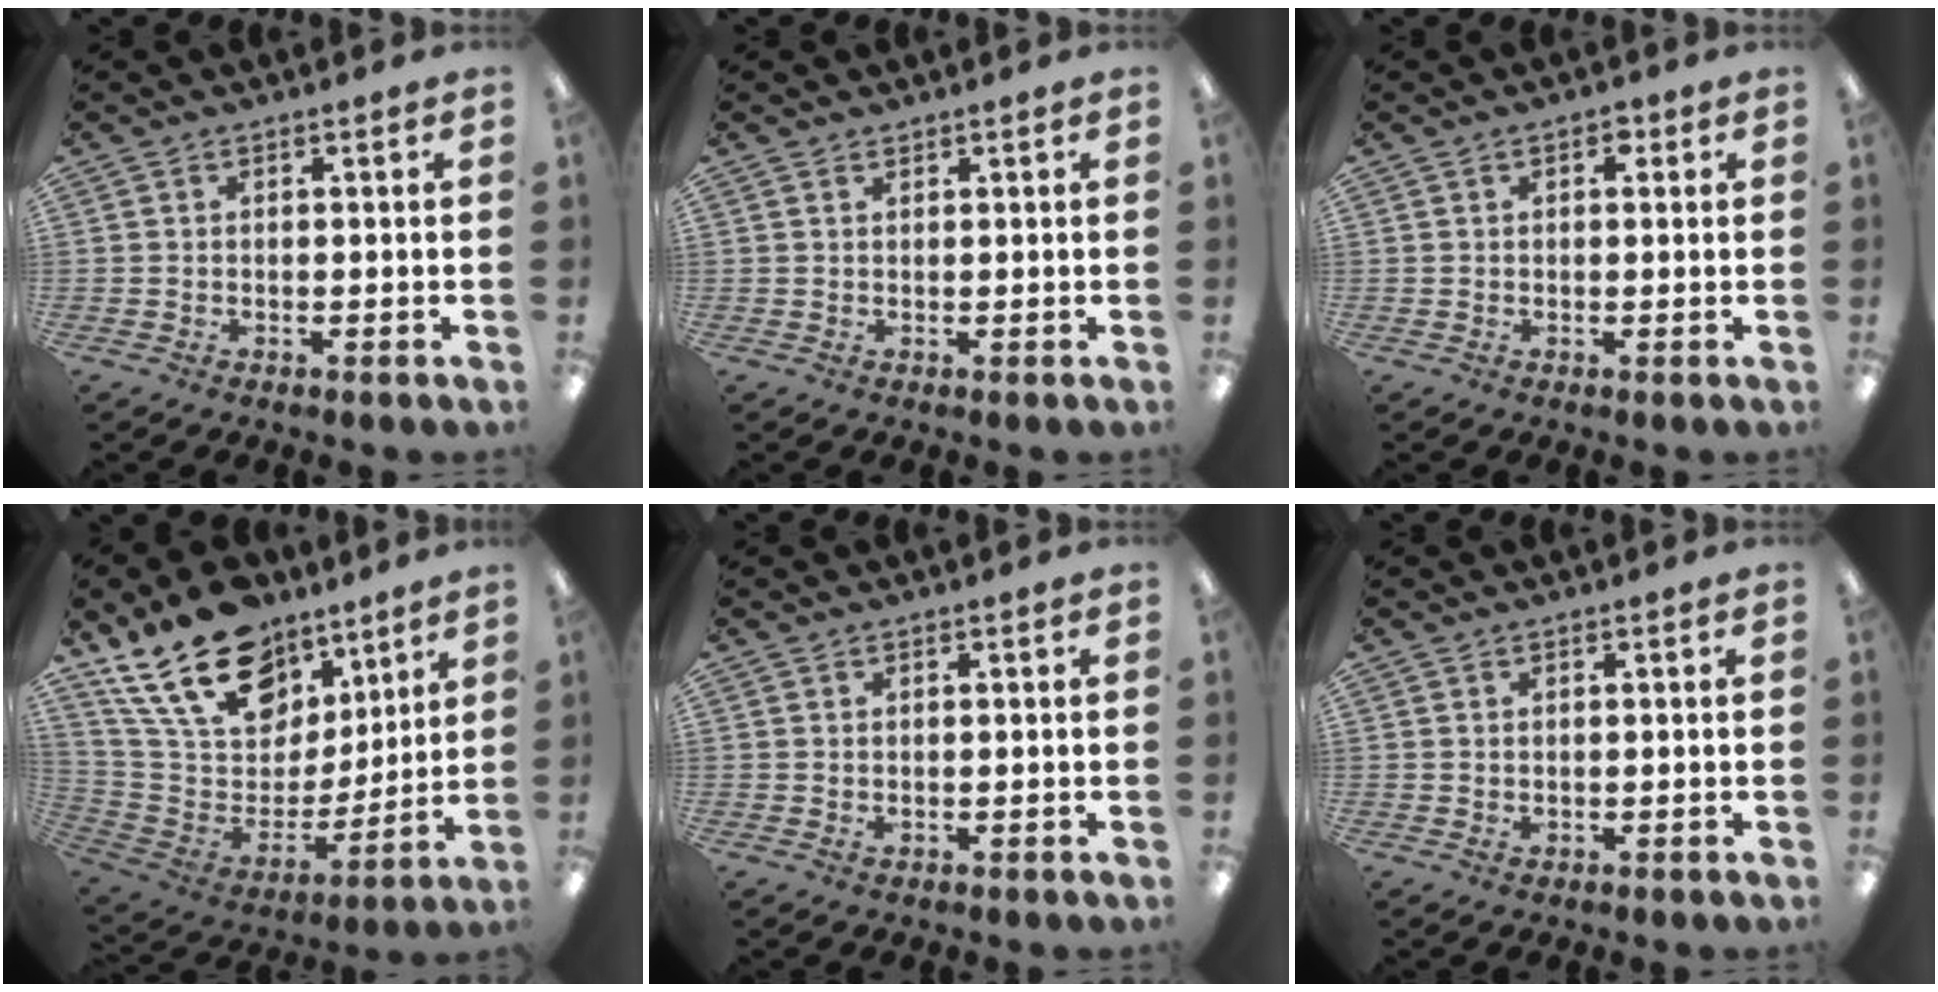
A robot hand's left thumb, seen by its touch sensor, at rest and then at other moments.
{"total": 0.8, "force": [0.7, 0.3, 0.2], "torque": [-0.004, 0.001, 0.013]}
{"total": 2.3, "force": [1.0, 1.3, 1.6], "torque": [-0.017, 0.000, 0.014]}
{"total": 22.3, "force": [14.9, 13.0, 10.3], "torque": [-0.188, -0.082, 0.276]}
{"total": 0.7, "force": [0.5, 0.2, 0.4], "torque": [-0.003, -0.001, 0.007]}
{"total": 0.7, "force": [0.5, 0.3, 0.4], "torque": [-0.009, 0.002, 0.010]}